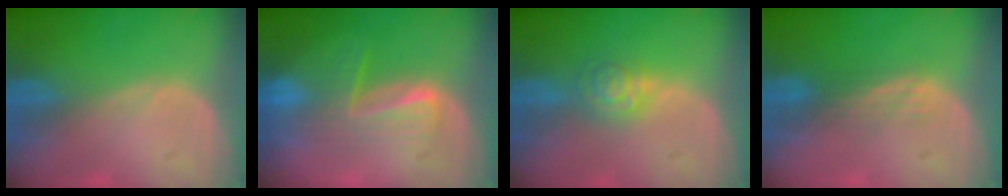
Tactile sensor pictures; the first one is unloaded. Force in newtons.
{"total": 6.5, "press": 6.4, "slide": 1.2}
{"total": 4.4, "press": 3.9, "slide": 2.0}
{"total": 2.2, "press": 2.2, "slide": 0.2}